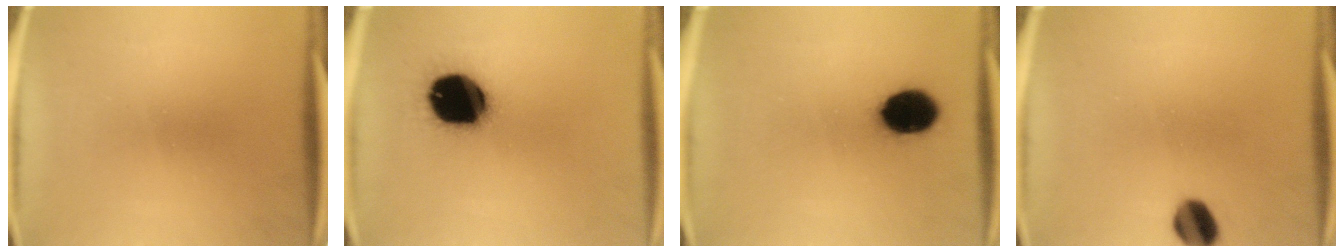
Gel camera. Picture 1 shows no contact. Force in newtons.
{"total": 20.2}
{"total": 11.1}
{"total": 6.3}